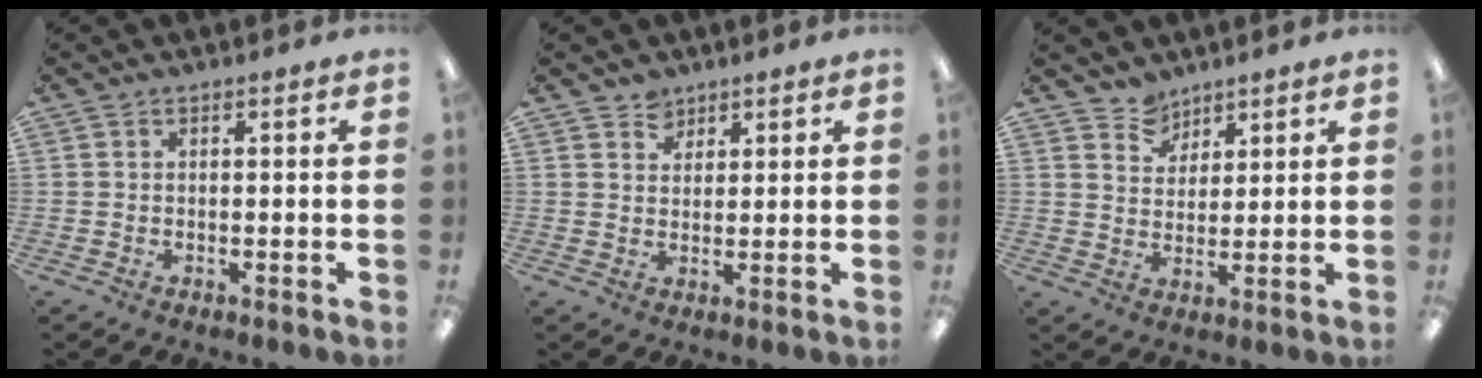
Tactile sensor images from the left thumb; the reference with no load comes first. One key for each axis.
{"total": 3.4, "fx": 2.7, "fy": 2.0, "fz": 0.0, "tx": 0.000, "ty": -0.009, "tz": 0.050}
{"total": 5.8, "fx": 4.9, "fy": 3.2, "fz": -0.1, "tx": -0.005, "ty": -0.029, "tz": 0.093}